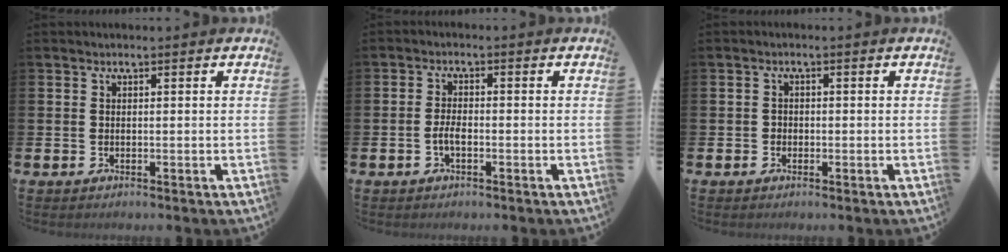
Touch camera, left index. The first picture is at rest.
{"total": 2.1, "force": [-0.7, 0.9, 1.8], "torque": [-0.029, 0.000, -0.015]}
{"total": 0.9, "force": [-0.3, 0.9, 0.2], "torque": [0.000, 0.003, -0.010]}